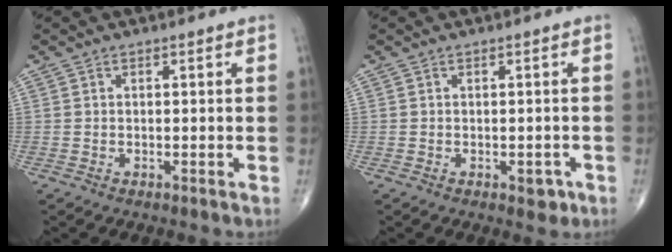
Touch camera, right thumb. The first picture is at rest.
{"total": 2.2, "force": [-0.9, 1.3, 1.5], "torque": [-0.006, 0.003, -0.009]}